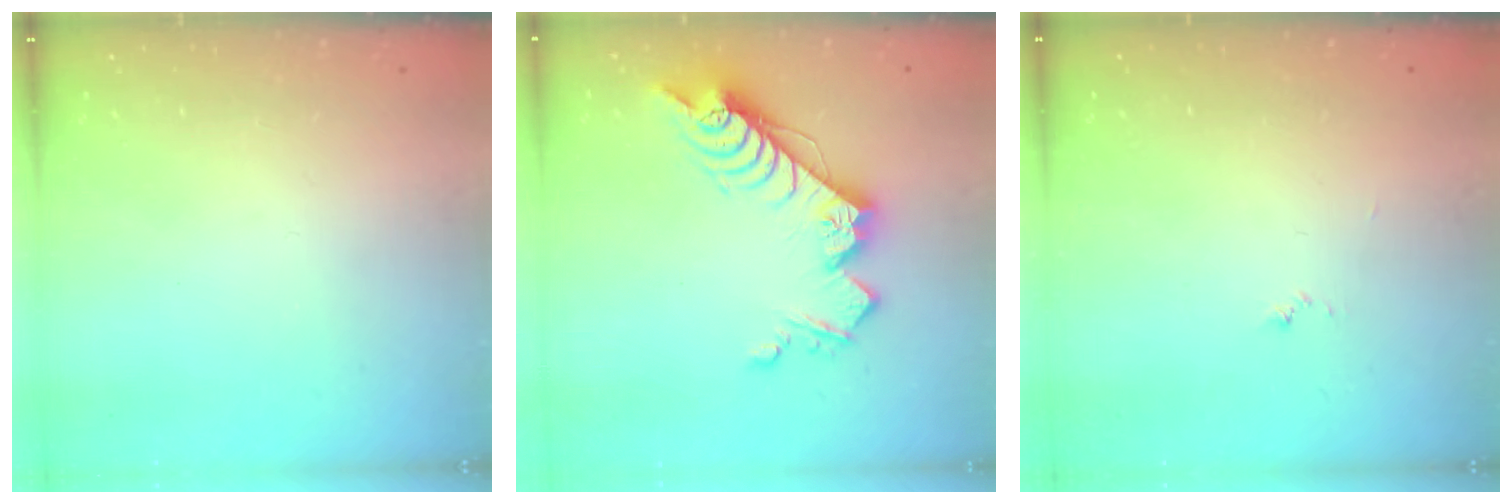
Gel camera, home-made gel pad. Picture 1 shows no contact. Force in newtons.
{"total": 14.6, "press": 14.5, "slide": 1.0}
{"total": 3.8, "press": 3.8, "slide": 0.4}